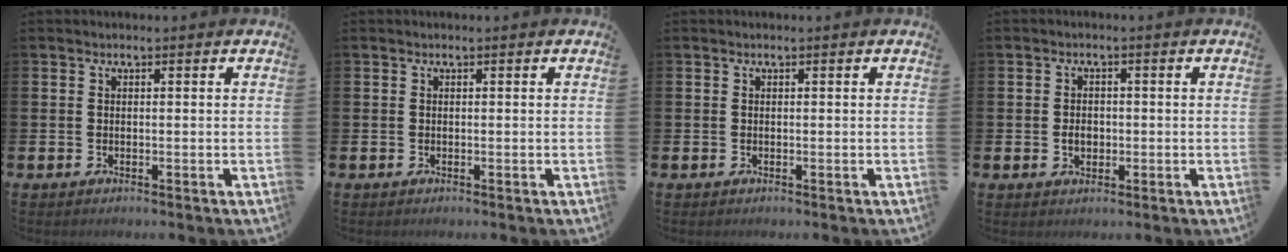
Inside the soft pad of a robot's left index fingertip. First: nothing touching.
{"total": 0.0}
{"total": 0.0}
{"total": 2.3, "force": [-0.3, 1.7, 1.5], "torque": [-0.010, -0.002, -0.012]}